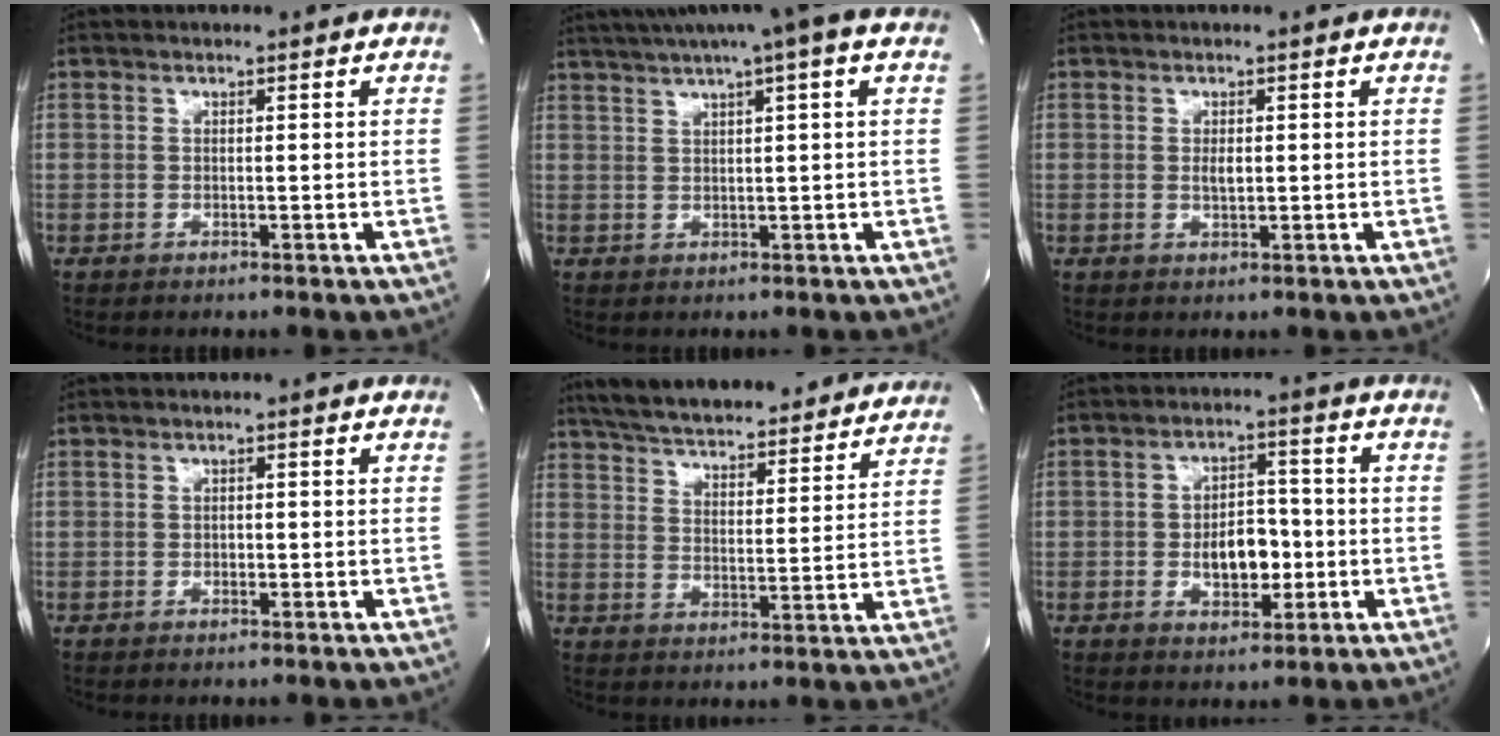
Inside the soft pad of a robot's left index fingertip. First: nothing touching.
{"total": 9.2, "force": [6.1, -0.4, 6.8], "torque": [-0.113, 0.031, 0.085]}
{"total": 1.4, "force": [0.0, 0.5, 1.3], "torque": [-0.023, -0.004, 0.003]}
{"total": 0.6, "force": [-0.3, 0.4, 0.4], "torque": [-0.003, 0.000, -0.007]}
{"total": 25.9, "force": [23.5, 5.2, 9.6], "torque": [-0.160, -0.001, 0.312]}
{"total": 6.7, "force": [-1.4, 3.8, 5.4], "torque": [-0.086, 0.009, -0.018]}